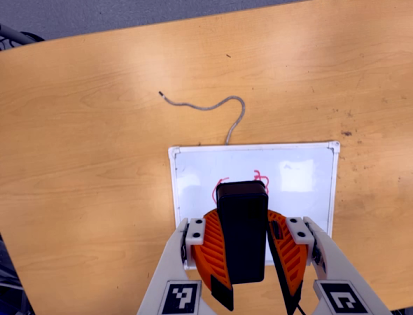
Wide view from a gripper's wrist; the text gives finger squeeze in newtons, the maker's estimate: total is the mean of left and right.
{"total": 10.1, "left": 9.8, "right": 10.5}